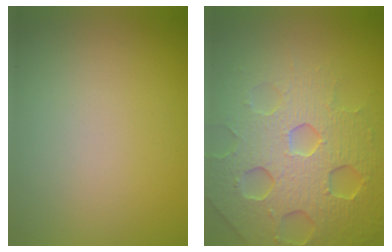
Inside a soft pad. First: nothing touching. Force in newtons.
{"total": 7.3, "press": 7.2, "slide": 1.6}